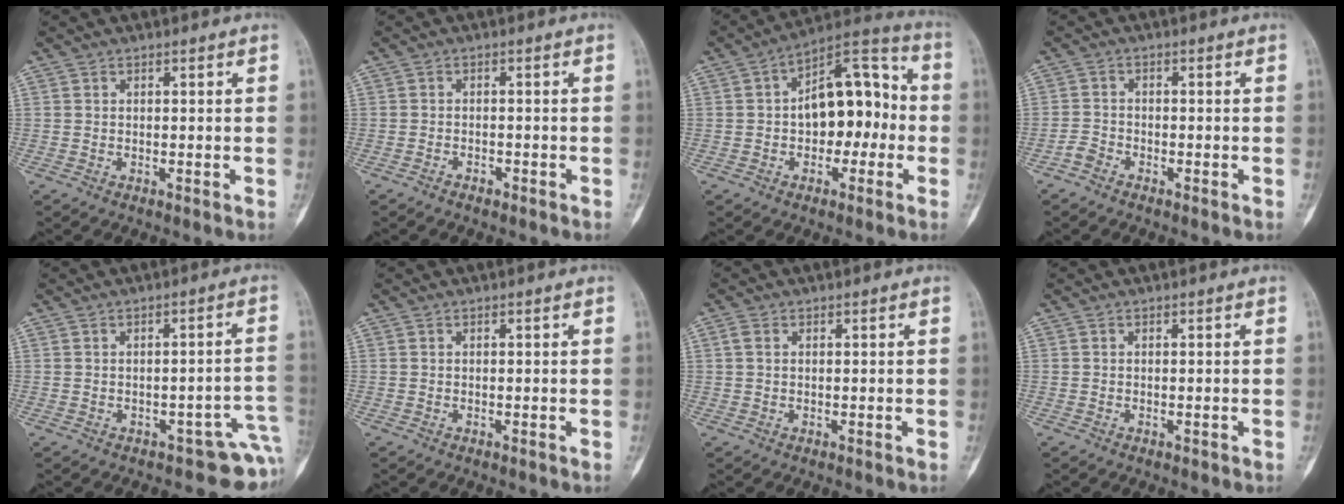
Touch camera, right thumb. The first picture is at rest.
{"total": 1.3, "force": [-1.1, 0.6, 0.4], "torque": [-0.007, 0.006, -0.018]}
{"total": 15.2, "force": [-0.6, 9.0, 12.3], "torque": [-0.144, 0.045, -0.018]}
{"total": 2.0, "force": [-1.7, 1.0, 0.6], "torque": [-0.011, 0.008, -0.038]}
{"total": 6.2, "force": [-3.0, 3.3, 4.4], "torque": [-0.014, 0.033, -0.033]}
{"total": 0.0}
{"total": 1.7, "force": [0.5, 1.1, 1.3], "torque": [-0.033, 0.005, 0.013]}
{"total": 0.0}